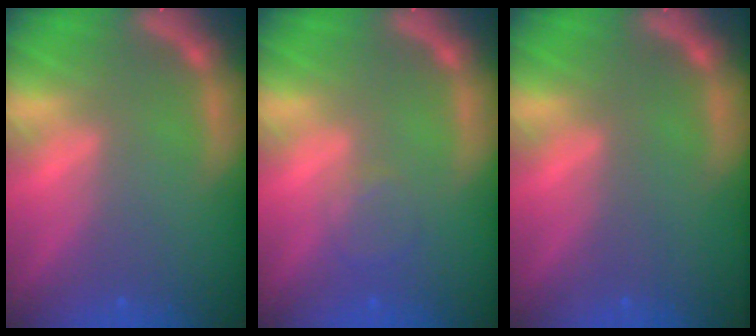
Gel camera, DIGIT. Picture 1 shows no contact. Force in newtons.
{"total": 2.0}
{"total": 0.0}